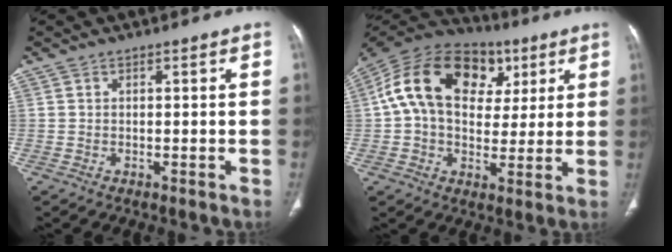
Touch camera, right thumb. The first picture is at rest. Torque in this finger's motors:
{"motor_torque": [2.45, 2.56, 0.61, -0.26, 0.25]}